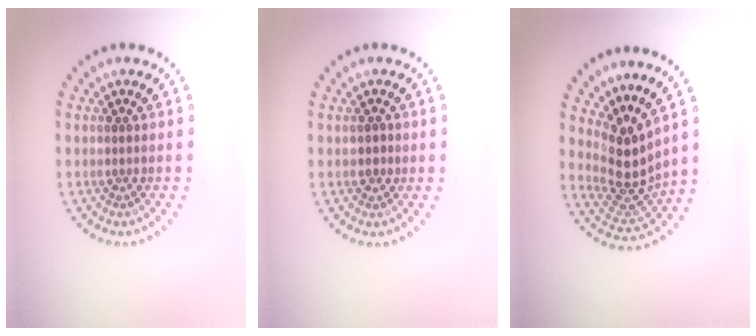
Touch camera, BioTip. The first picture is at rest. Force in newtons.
{"total": 0.6, "press": 0.5, "slide": 0.3}
{"total": 4.3, "press": 3.1, "slide": 2.9}